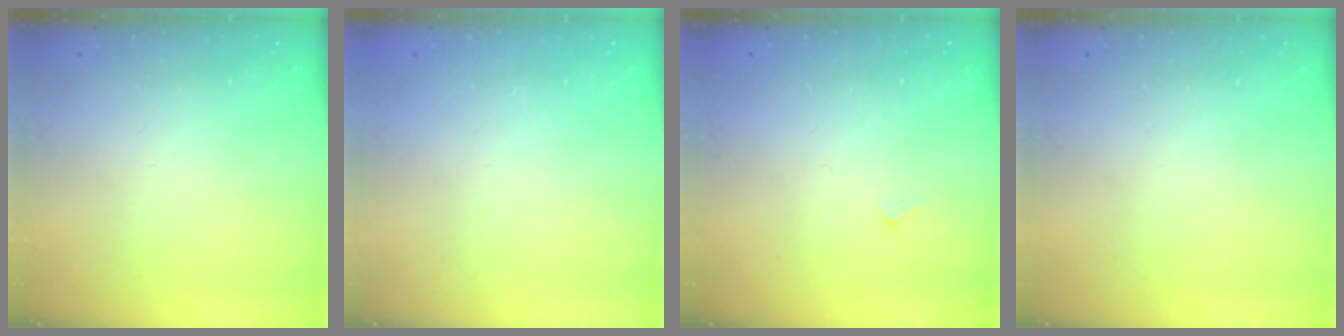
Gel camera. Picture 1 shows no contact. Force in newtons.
{"total": 0.9, "press": 0.9, "slide": 0.1}
{"total": 5.4, "press": 5.4, "slide": 0.7}
{"total": 0.0}